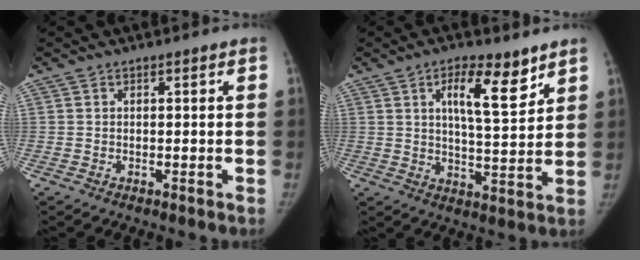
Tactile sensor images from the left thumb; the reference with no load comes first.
{"total": 10.0, "force": [5.5, 3.3, 7.7], "torque": [-0.104, -0.035, 0.089]}